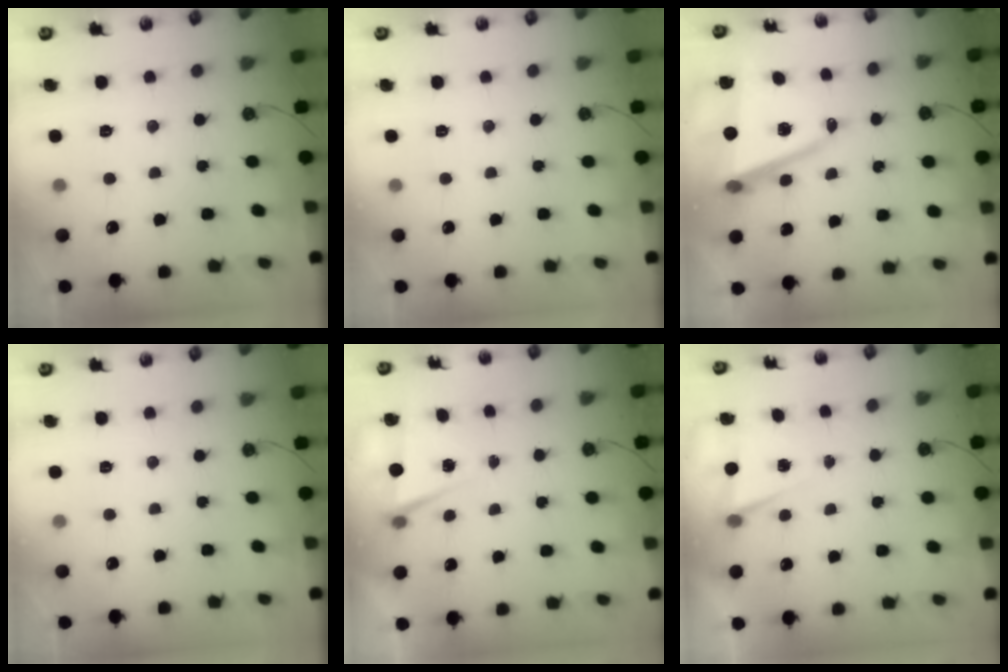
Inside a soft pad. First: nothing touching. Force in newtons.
{"total": 0.0}
{"total": 10.9, "press": 10.3, "slide": 3.3}
{"total": 0.0}
{"total": 1.9, "press": 1.4, "slide": 1.3}
{"total": 3.5, "press": 1.8, "slide": 3.0}